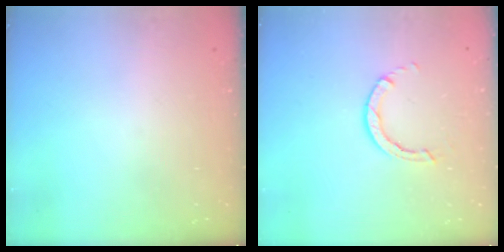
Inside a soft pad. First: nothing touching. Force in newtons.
{"total": 2.8, "press": 2.8, "slide": 0.3}